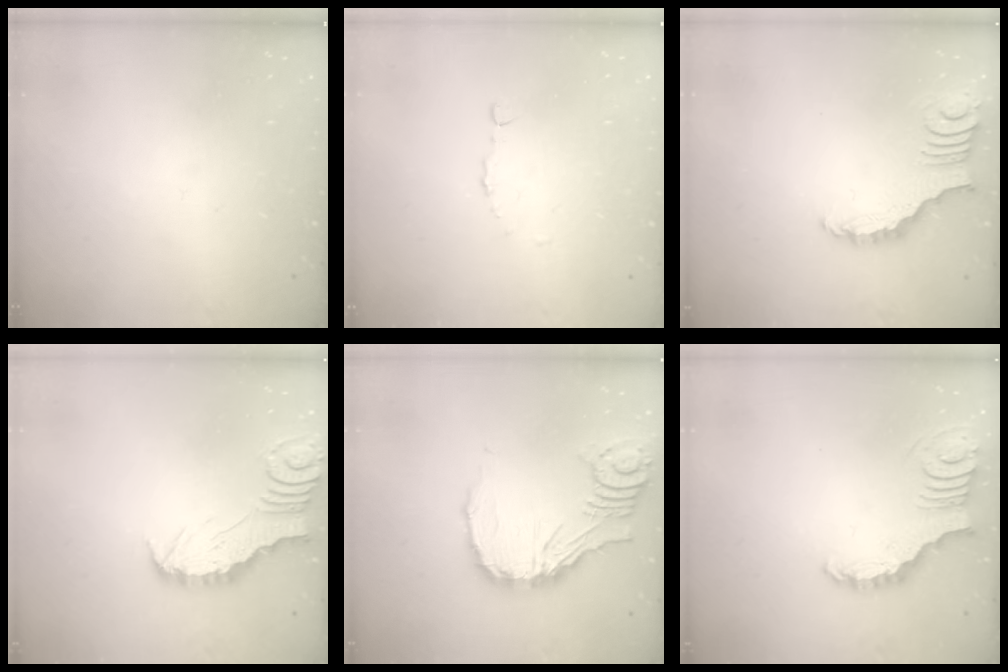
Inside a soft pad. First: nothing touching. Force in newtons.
{"total": 3.3, "press": 3.2, "slide": 0.3}
{"total": 2.2, "press": 2.2, "slide": 0.3}
{"total": 3.0, "press": 3.0, "slide": 0.3}
{"total": 16.1, "press": 16.0, "slide": 1.9}
{"total": 4.0, "press": 3.9, "slide": 0.6}